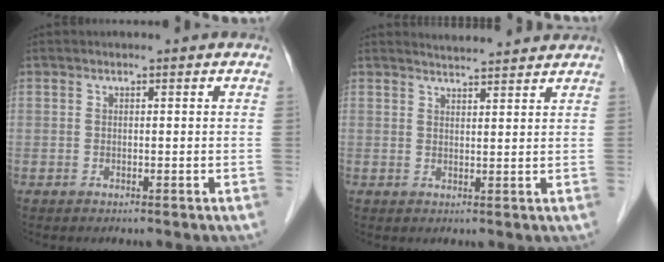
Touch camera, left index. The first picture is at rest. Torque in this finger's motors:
{"motor_torque": [0.17, -0.27, 0.05, -0.01]}